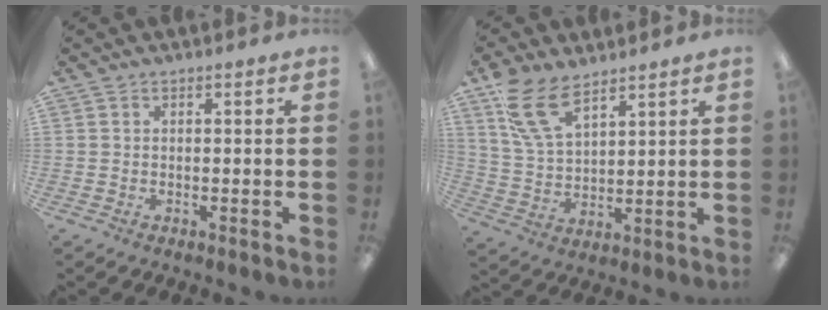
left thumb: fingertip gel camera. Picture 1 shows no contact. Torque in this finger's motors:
{"motor_torque": [1.27, 0.98, 1.30, -0.98, 0.11]}